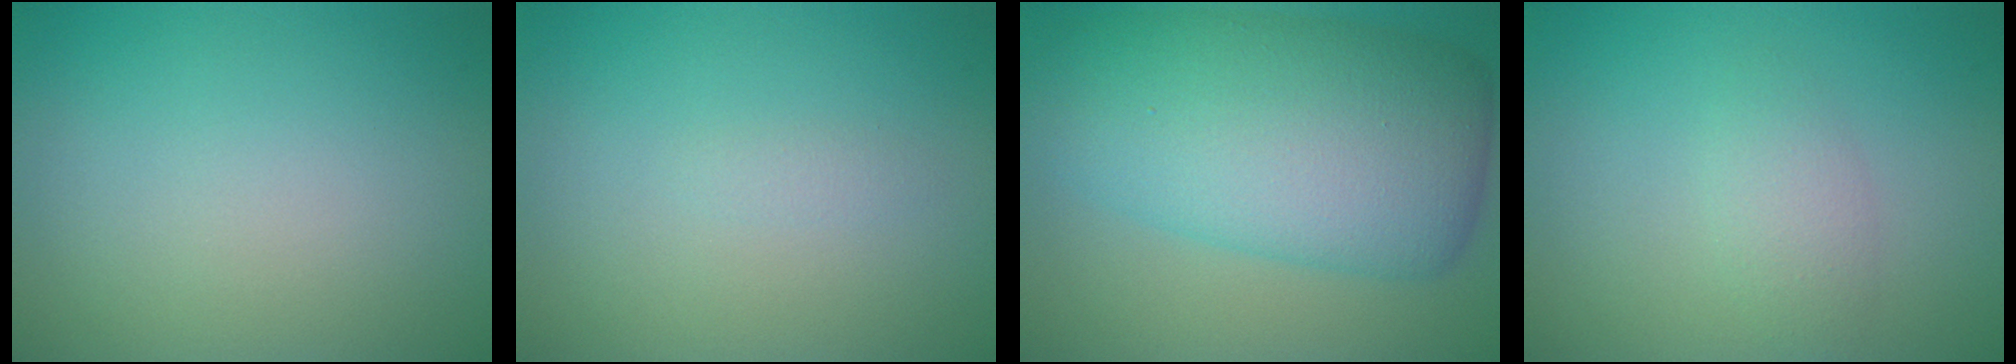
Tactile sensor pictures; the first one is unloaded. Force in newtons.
{"total": 0.6, "press": 0.6, "slide": 0.1}
{"total": 11.6, "press": 11.6, "slide": 0.3}
{"total": 2.3, "press": 2.3, "slide": 0.0}